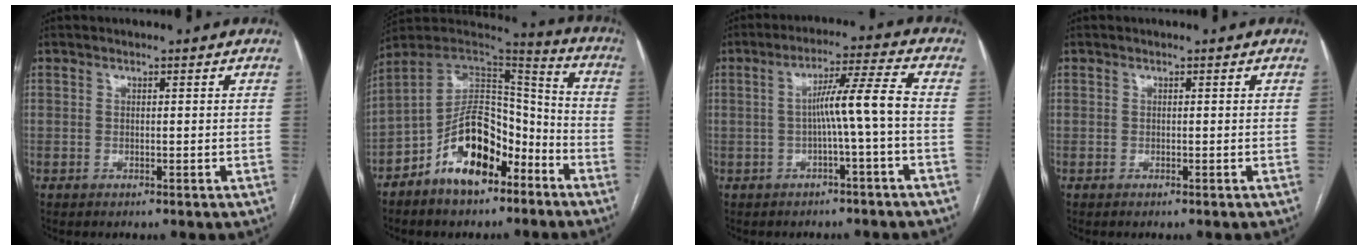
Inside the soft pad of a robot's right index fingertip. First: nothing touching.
{"total": 14.5, "force": [-7.8, 7.2, 9.8], "torque": [-0.171, 0.024, -0.136]}
{"total": 6.8, "force": [-1.2, -1.2, 6.6], "torque": [-0.110, 0.022, -0.015]}
{"total": 0.0}